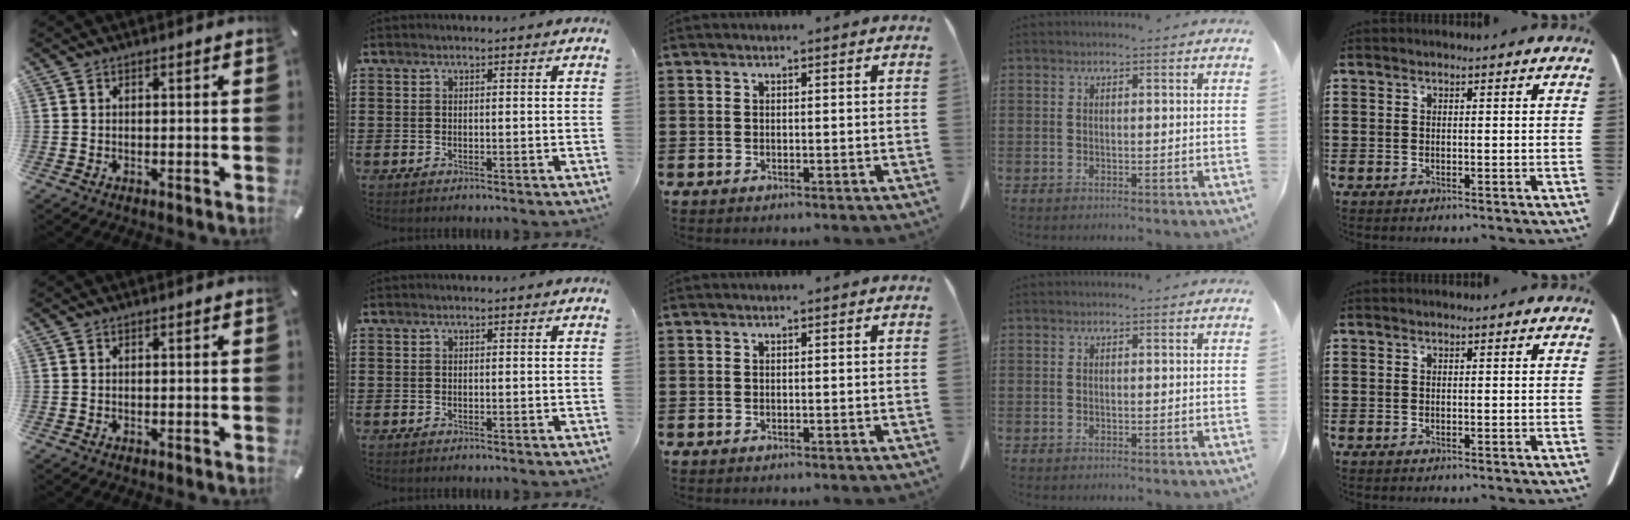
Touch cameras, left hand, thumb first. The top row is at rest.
{}